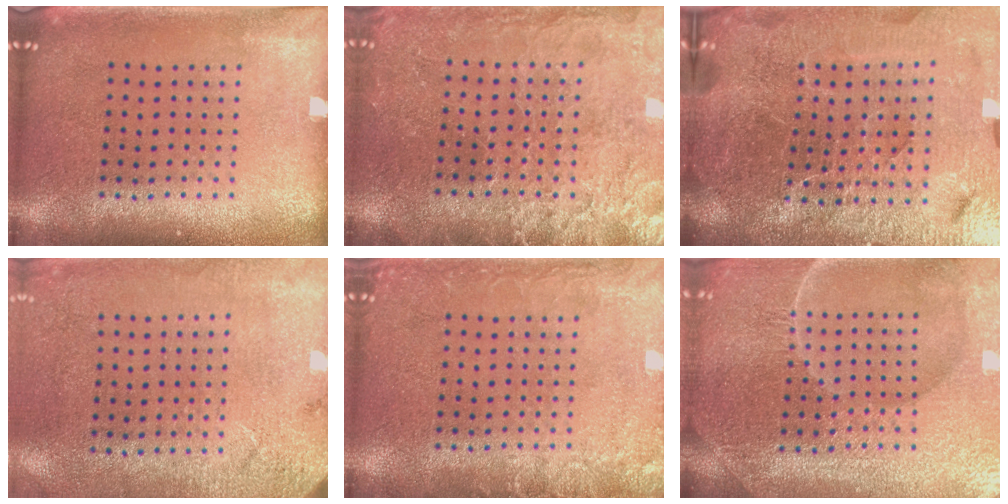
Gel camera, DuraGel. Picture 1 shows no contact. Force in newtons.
{"total": 3.3, "press": 3.2, "slide": 1.0}
{"total": 7.1, "press": 6.2, "slide": 3.5}
{"total": 2.7, "press": 2.2, "slide": 1.5}
{"total": 2.4, "press": 2.4, "slide": 0.4}
{"total": 5.2, "press": 4.9, "slide": 1.7}